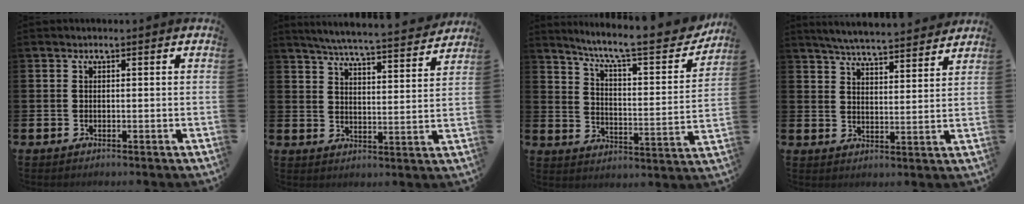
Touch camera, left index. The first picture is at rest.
{"total": 5.7, "force": [5.5, -0.2, 1.4], "torque": [-0.046, -0.045, 0.094]}
{"total": 9.2, "force": [7.8, 1.5, 4.7], "torque": [-0.102, -0.054, 0.122]}
{"total": 5.6, "force": [5.6, 0.0, 0.9], "torque": [-0.035, -0.040, 0.097]}